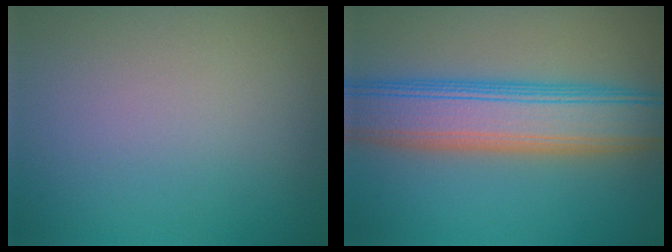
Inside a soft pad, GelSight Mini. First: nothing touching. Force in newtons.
{"total": 8.4, "press": 8.4, "slide": 0.0}